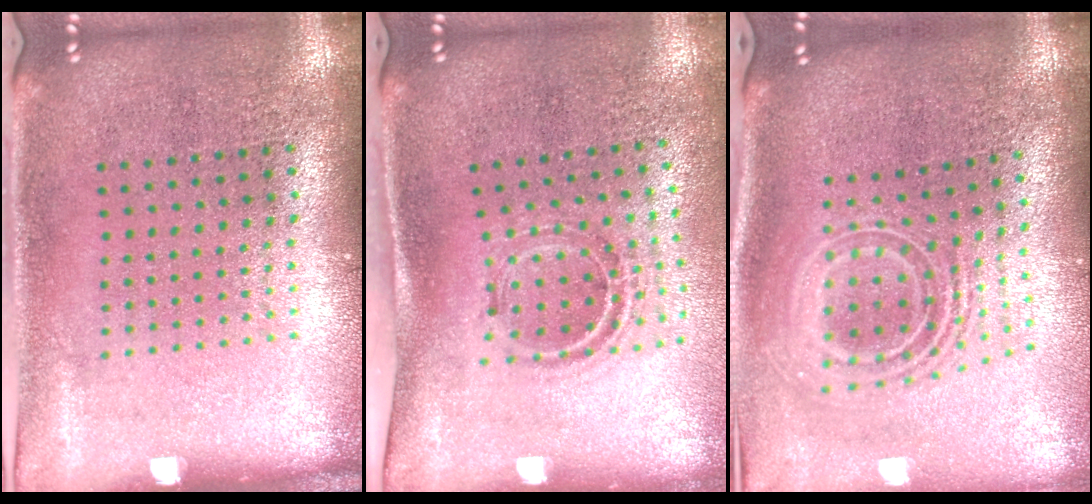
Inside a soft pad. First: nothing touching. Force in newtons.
{"total": 1.1, "press": 1.0, "slide": 0.4}
{"total": 2.3, "press": 1.7, "slide": 1.6}